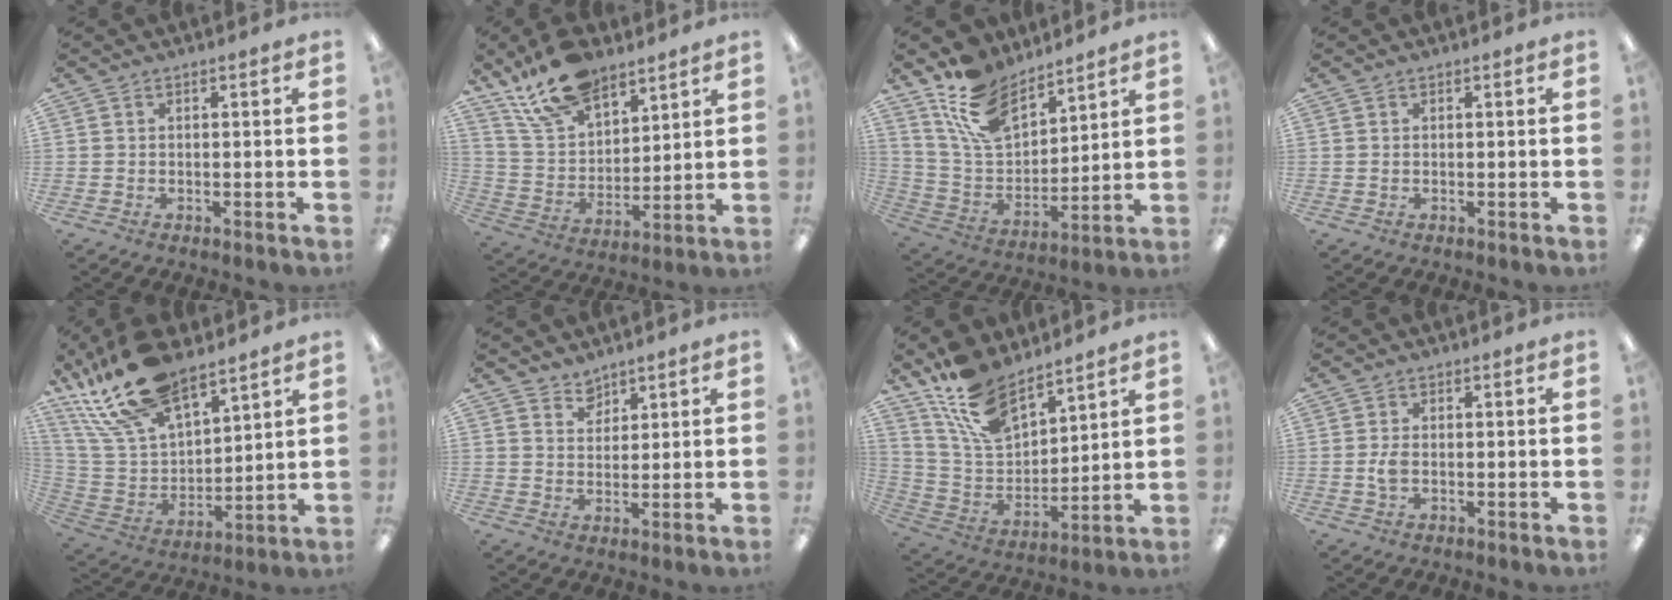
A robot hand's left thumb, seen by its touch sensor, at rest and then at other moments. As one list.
[{"total": 16.4, "force": [12.0, 8.2, 7.5], "torque": [-0.144, -0.057, 0.224]}, {"total": 15.8, "force": [11.1, 8.2, 7.6], "torque": [-0.161, -0.048, 0.212]}, {"total": 0.0}, {"total": 22.0, "force": [16.0, 9.7, 11.6], "torque": [-0.248, -0.075, 0.294]}, {"total": 3.7, "force": [3.3, 1.6, -0.1], "torque": [0.009, -0.023, 0.062]}, {"total": 15.1, "force": [11.1, 6.8, 7.6], "torque": [-0.157, -0.054, 0.208]}, {"total": 2.8, "force": [-0.2, 1.5, 2.3], "torque": [-0.058, -0.002, -0.008]}]